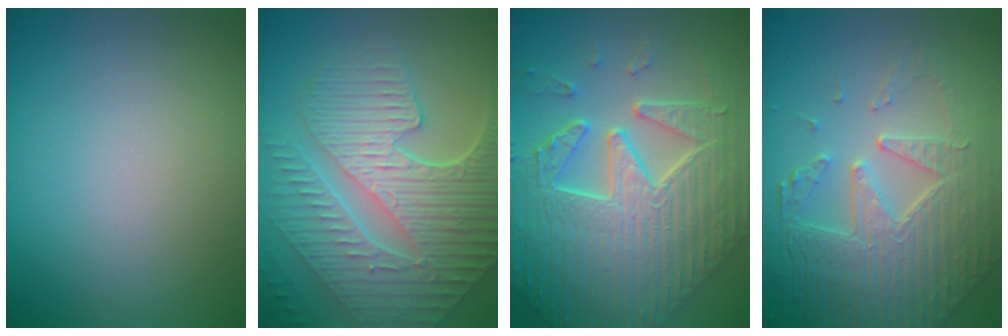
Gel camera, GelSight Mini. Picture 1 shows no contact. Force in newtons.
{"total": 9.8, "press": 6.5, "slide": 7.3}
{"total": 8.7, "press": 7.2, "slide": 4.9}
{"total": 8.2, "press": 5.7, "slide": 5.9}